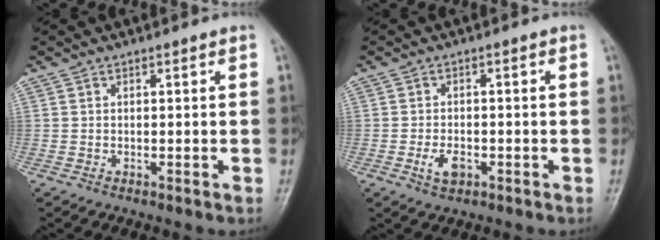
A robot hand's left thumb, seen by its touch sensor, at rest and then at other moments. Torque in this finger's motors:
{"motor_torque": [-0.14, 0.39, 0.47, 0.17, 0.04]}